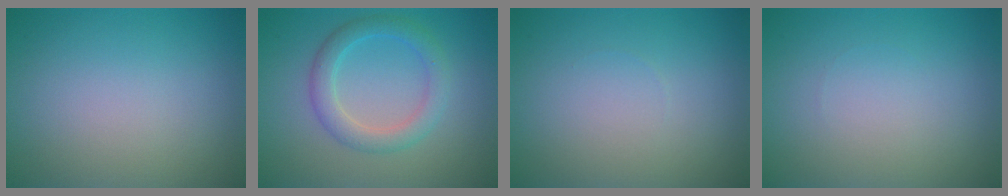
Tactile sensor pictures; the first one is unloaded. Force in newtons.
{"total": 3.2, "press": 3.2, "slide": 0.0}
{"total": 0.0}
{"total": 0.0}